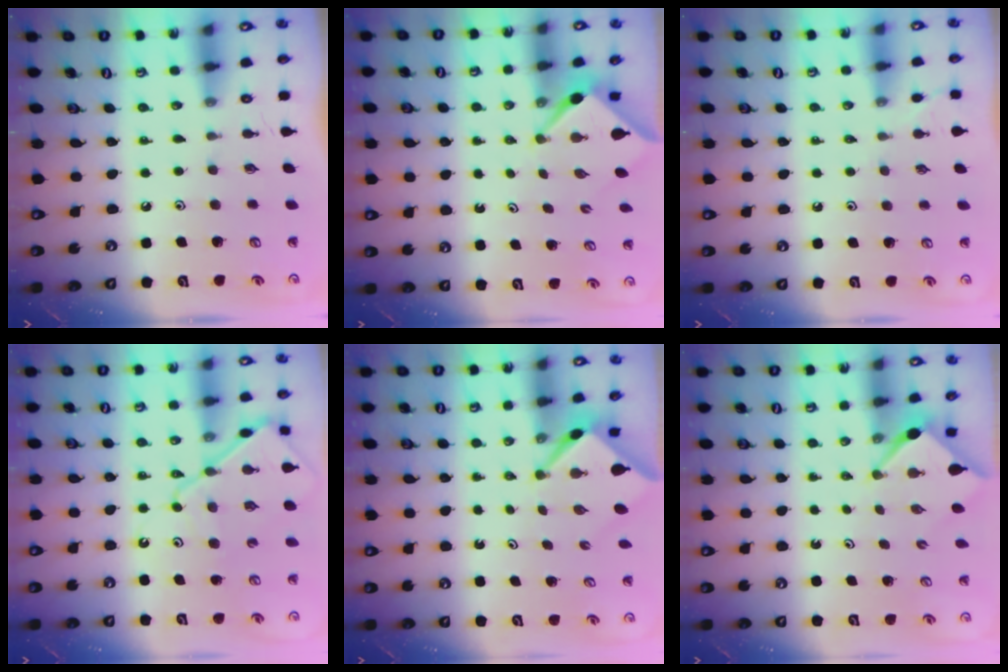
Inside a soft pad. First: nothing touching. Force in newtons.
{"total": 3.2, "press": 3.2, "slide": 0.4}
{"total": 1.3, "press": 1.3, "slide": 0.3}
{"total": 12.4, "press": 12.3, "slide": 1.2}
{"total": 2.5, "press": 2.5, "slide": 0.3}
{"total": 2.5, "press": 2.5, "slide": 0.3}